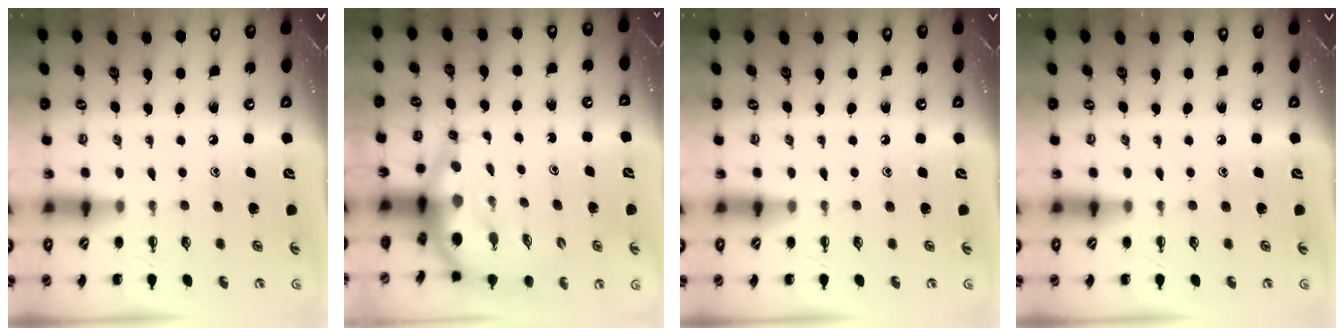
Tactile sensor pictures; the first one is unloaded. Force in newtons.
{"total": 8.0, "press": 7.7, "slide": 2.1}
{"total": 0.0}
{"total": 0.0}